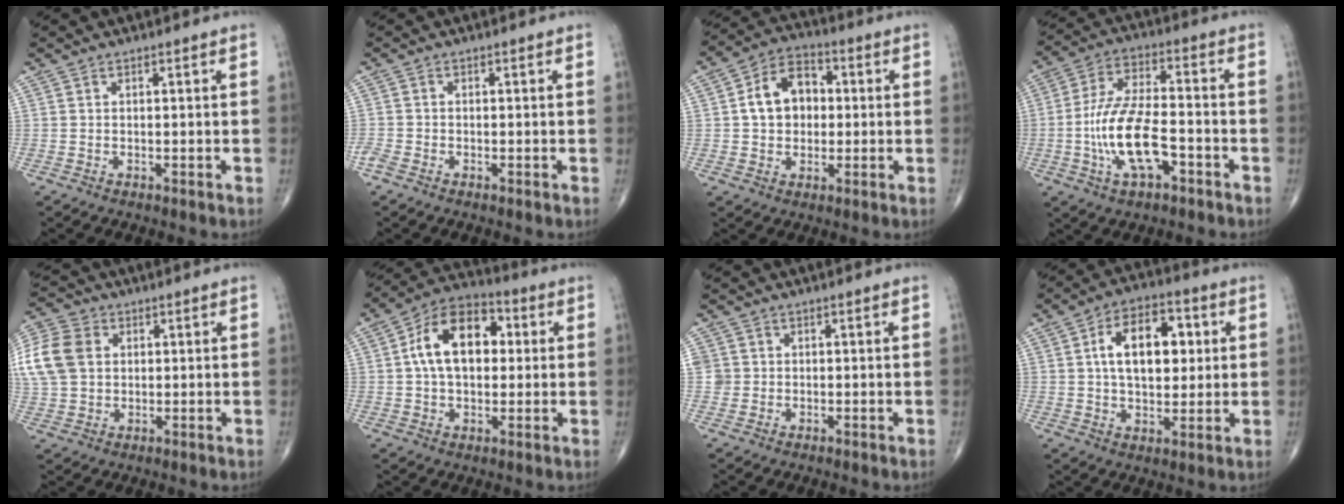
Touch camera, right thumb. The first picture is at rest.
{"total": 1.8, "force": [-1.2, 1.0, 0.9], "torque": [-0.025, 0.000, -0.026]}
{"total": 10.4, "force": [1.0, 7.8, 6.8], "torque": [-0.089, 0.020, 0.009]}
{"total": 13.6, "force": [-4.3, 5.8, 11.6], "torque": [-0.229, 0.029, -0.079]}
{"total": 21.0, "force": [4.8, 16.5, 12.0], "torque": [-0.318, 0.052, 0.104]}
{"total": 14.8, "force": [2.3, 9.4, 11.2], "torque": [-0.165, 0.024, 0.030]}
{"total": 2.6, "force": [0.2, 2.6, 0.3], "torque": [0.012, 0.005, 0.007]}
{"total": 14.1, "force": [2.8, 8.4, 11.0], "torque": [-0.145, 0.009, 0.041]}